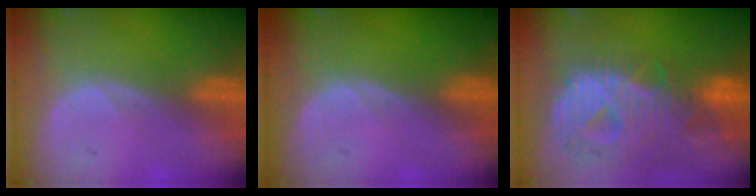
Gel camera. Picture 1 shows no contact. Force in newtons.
{"total": 0.0}
{"total": 12.8, "press": 10.9, "slide": 6.8}